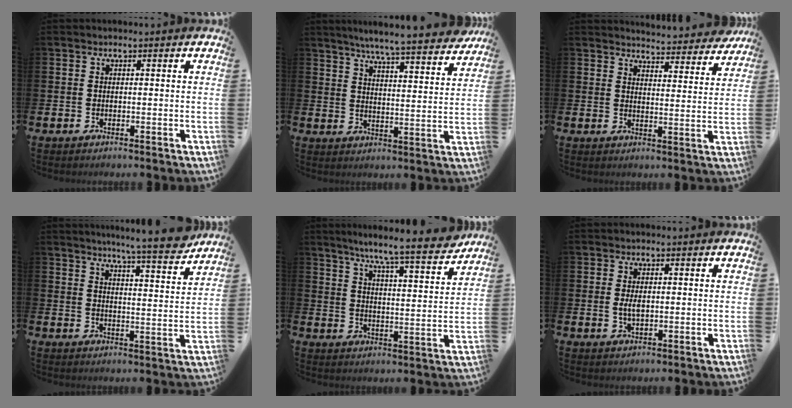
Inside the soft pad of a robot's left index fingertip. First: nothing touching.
{"total": 6.9, "force": [6.5, -0.2, 2.2], "torque": [-0.051, -0.048, 0.108]}
{"total": 4.9, "force": [4.8, 0.4, 0.2], "torque": [-0.007, -0.039, 0.082]}
{"total": 7.5, "force": [7.0, -0.3, 2.8], "torque": [-0.055, -0.040, 0.119]}
{"total": 8.7, "force": [7.7, -0.1, 4.0], "torque": [-0.092, -0.052, 0.129]}
{"total": 2.0, "force": [0.2, 1.0, 1.8], "torque": [-0.027, 0.001, 0.000]}